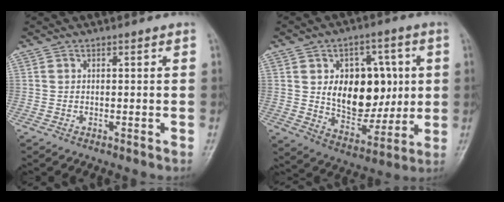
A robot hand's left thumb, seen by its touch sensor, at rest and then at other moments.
{"total": 16.8, "force": [2.0, 11.5, 12.2], "torque": [-0.121, -0.008, 0.041]}